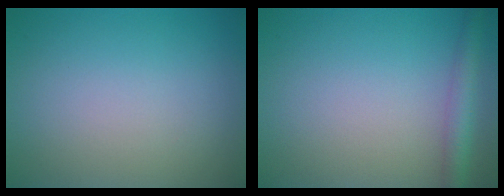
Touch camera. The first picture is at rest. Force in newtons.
{"total": 2.9, "press": 2.9, "slide": 0.1}